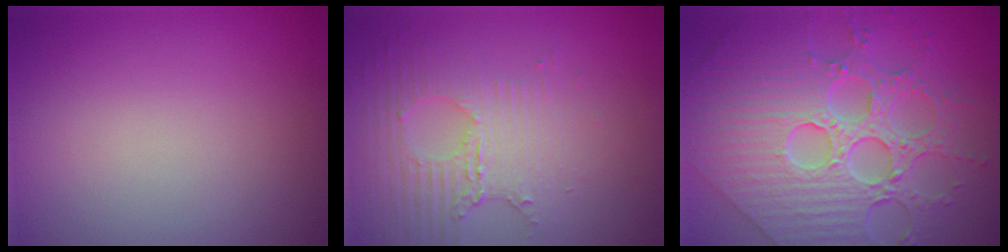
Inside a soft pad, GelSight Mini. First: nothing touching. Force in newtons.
{"total": 3.7, "press": 3.3, "slide": 1.7}
{"total": 9.3, "press": 7.3, "slide": 5.7}